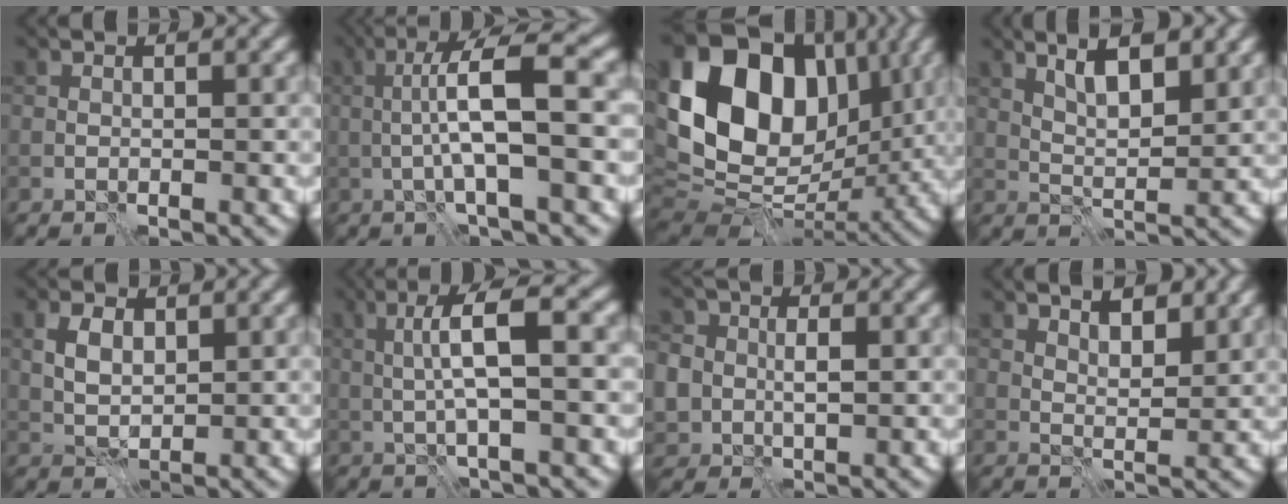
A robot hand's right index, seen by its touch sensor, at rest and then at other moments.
{"total": 7.3, "force": [-0.2, 1.3, 7.2], "torque": [-0.122, 0.022, -0.006]}
{"total": 17.9, "force": [4.1, 13.0, 11.7], "torque": [-0.214, 0.030, 0.074]}
{"total": 4.6, "force": [2.7, 1.4, 3.4], "torque": [-0.061, 0.002, 0.049]}
{"total": 2.7, "force": [1.1, 1.7, 1.8], "torque": [-0.039, 0.003, 0.021]}
{"total": 5.5, "force": [0.8, 0.9, 5.3], "torque": [-0.102, 0.016, 0.011]}
{"total": 7.1, "force": [0.1, 6.3, 3.2], "torque": [-0.064, 0.012, -0.019]}
{"total": 3.3, "force": [2.5, 1.2, 1.8], "torque": [-0.017, -0.001, 0.040]}